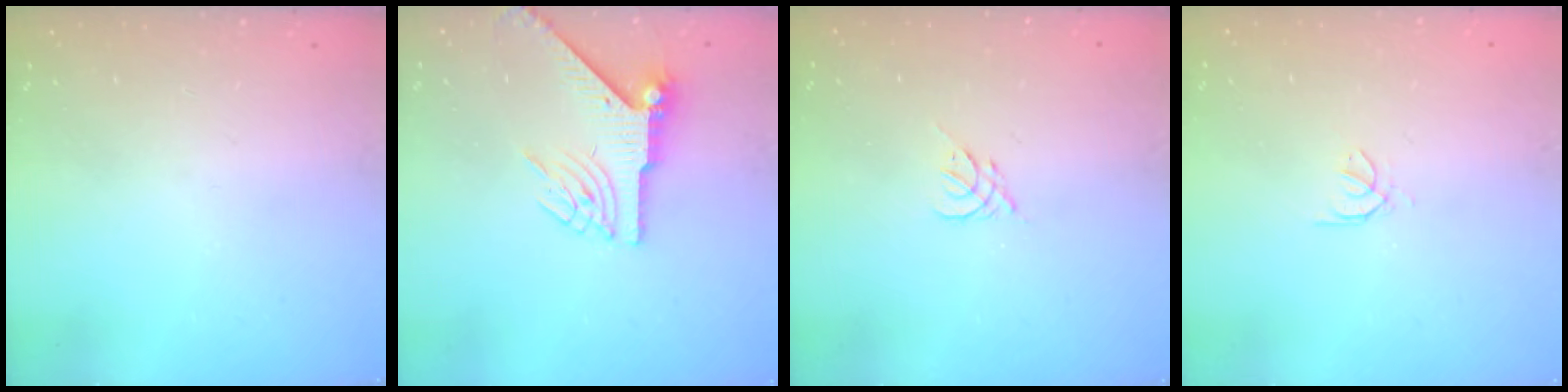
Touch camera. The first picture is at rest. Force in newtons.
{"total": 6.5, "press": 6.4, "slide": 1.0}
{"total": 1.3, "press": 1.2, "slide": 0.6}
{"total": 0.5, "press": 0.4, "slide": 0.3}